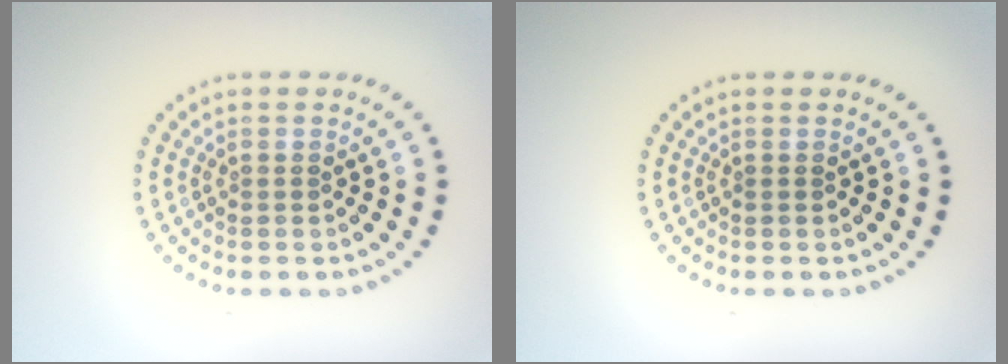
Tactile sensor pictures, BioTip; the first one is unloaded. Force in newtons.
{"total": 0.0}